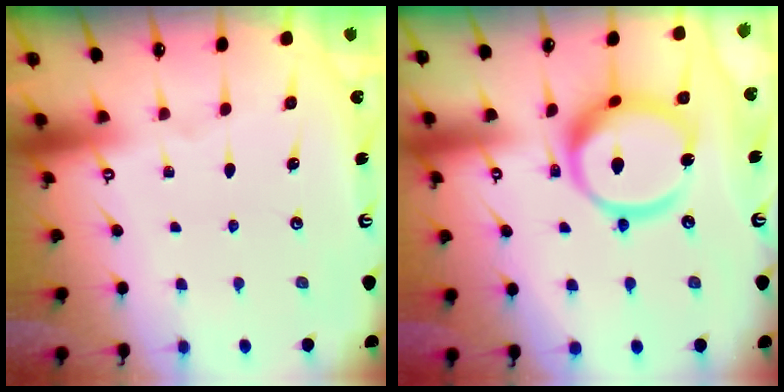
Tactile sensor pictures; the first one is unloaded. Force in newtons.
{"total": 16.5, "press": 16.4, "slide": 1.6}